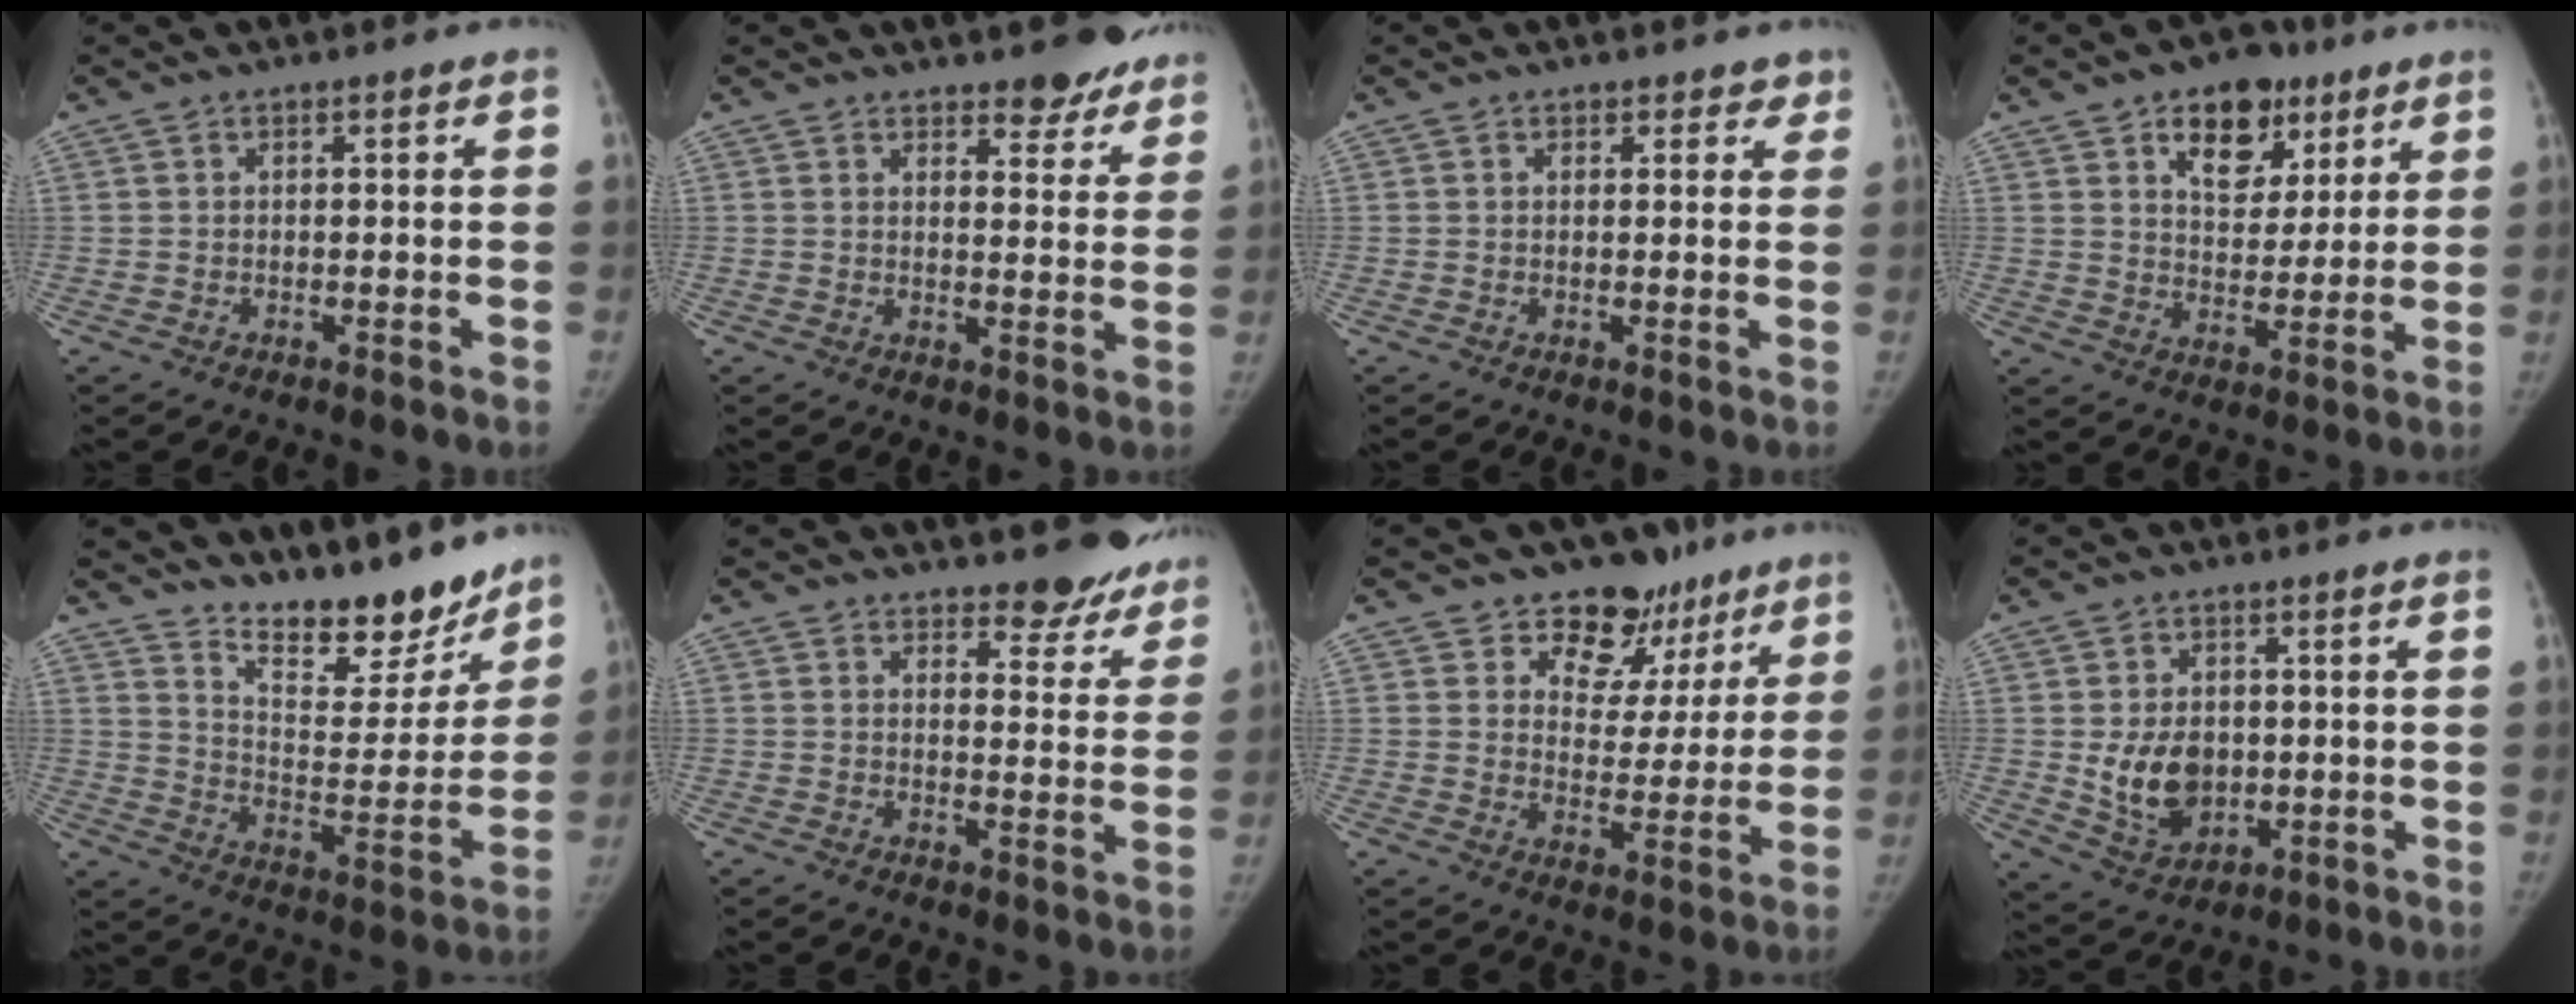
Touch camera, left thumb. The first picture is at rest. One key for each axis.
{"total": 7.7, "fx": 6.5, "fy": 2.9, "fz": 3.0, "tx": -0.002, "ty": -0.042, "tz": 0.077}
{"total": 2.6, "fx": 1.9, "fy": 1.7, "fz": 0.4, "tx": 0.032, "ty": -0.007, "tz": 0.015}
{"total": 12.6, "fx": 7.0, "fy": 7.9, "fz": 6.9, "tx": -0.058, "ty": -0.032, "tz": 0.108}
{"total": 18.1, "fx": 15.3, "fy": 6.1, "fz": 7.6, "tx": -0.059, "ty": -0.118, "tz": 0.234}
{"total": 9.7, "fx": 8.8, "fy": 3.6, "fz": 2.2, "tx": 0.017, "ty": -0.068, "tz": 0.093}
{"total": 12.5, "fx": 8.8, "fy": 8.3, "fz": 3.1, "tx": 0.014, "ty": -0.041, "tz": 0.120}
{"total": 9.4, "fx": -0.3, "fy": 6.9, "fz": 6.4, "tx": -0.082, "ty": -0.010, "tz": 0.012}